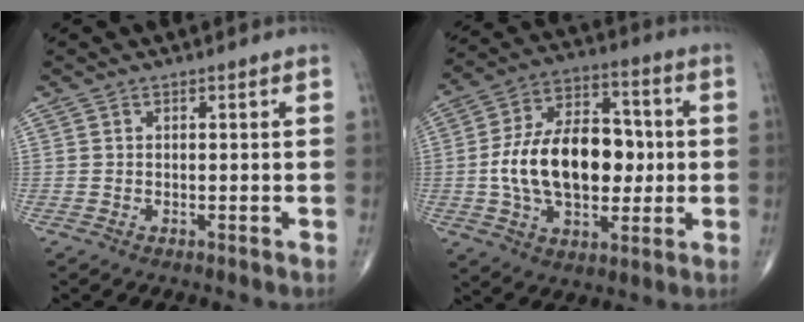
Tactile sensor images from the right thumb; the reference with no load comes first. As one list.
[{"total": 20.3, "force": [-0.6, 12.3, 16.1], "torque": [-0.253, 0.027, -0.006]}]